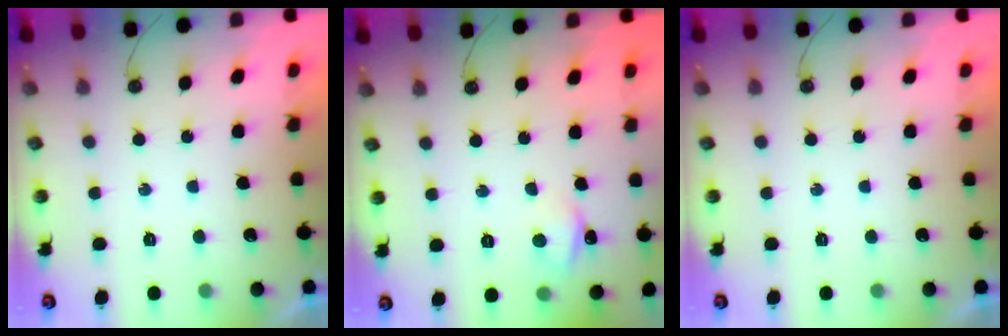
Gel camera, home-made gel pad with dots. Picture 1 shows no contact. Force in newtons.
{"total": 3.7, "press": 3.7, "slide": 0.5}
{"total": 0.0}